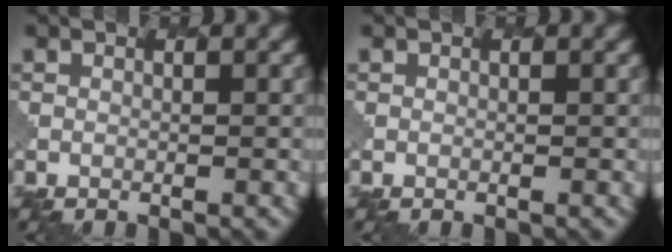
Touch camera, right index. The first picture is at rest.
{"total": 0.0}